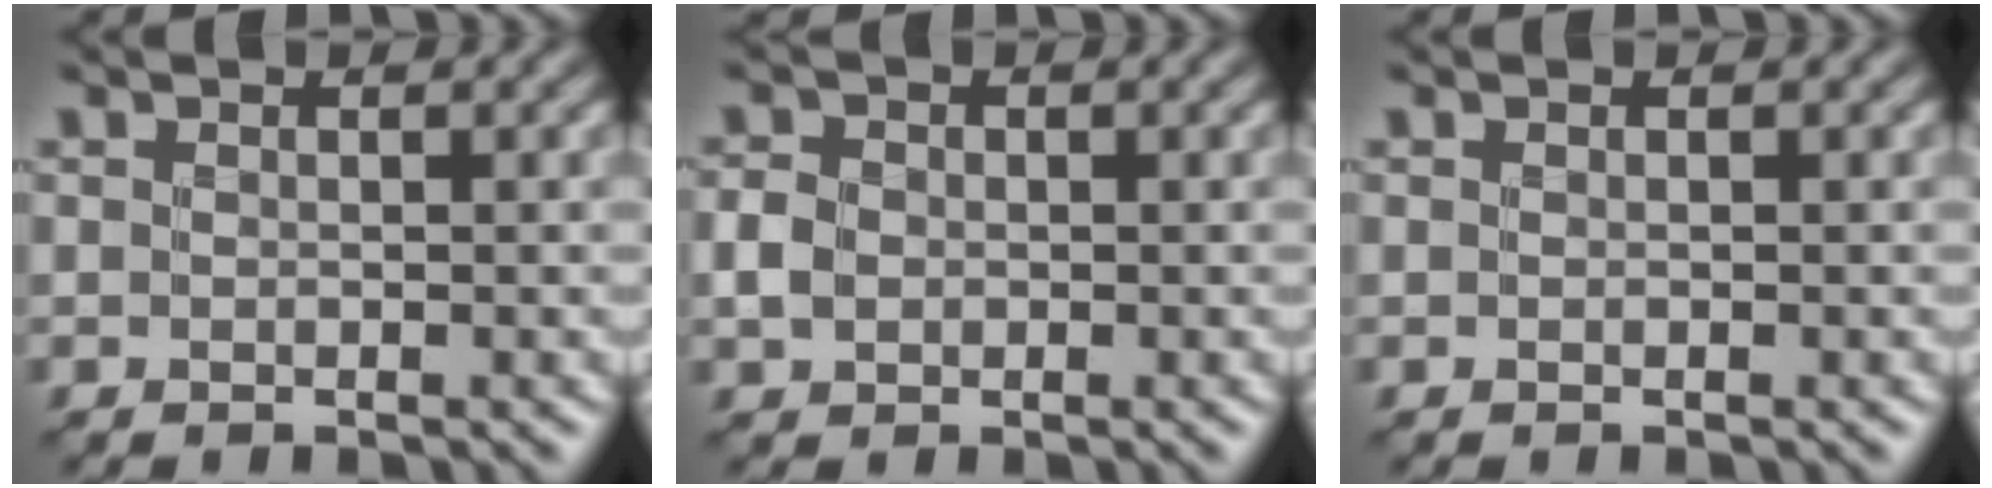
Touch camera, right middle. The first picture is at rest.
{"total": 2.1, "force": [-0.2, 1.8, 1.0], "torque": [-0.021, 0.000, -0.009]}
{"total": 0.0}